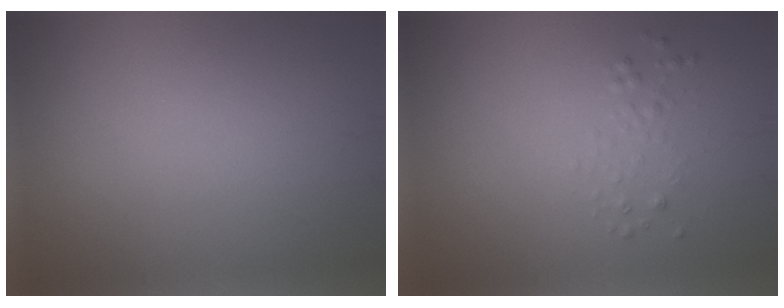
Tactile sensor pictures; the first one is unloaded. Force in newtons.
{"total": 1.0, "press": 1.0, "slide": 0.0}